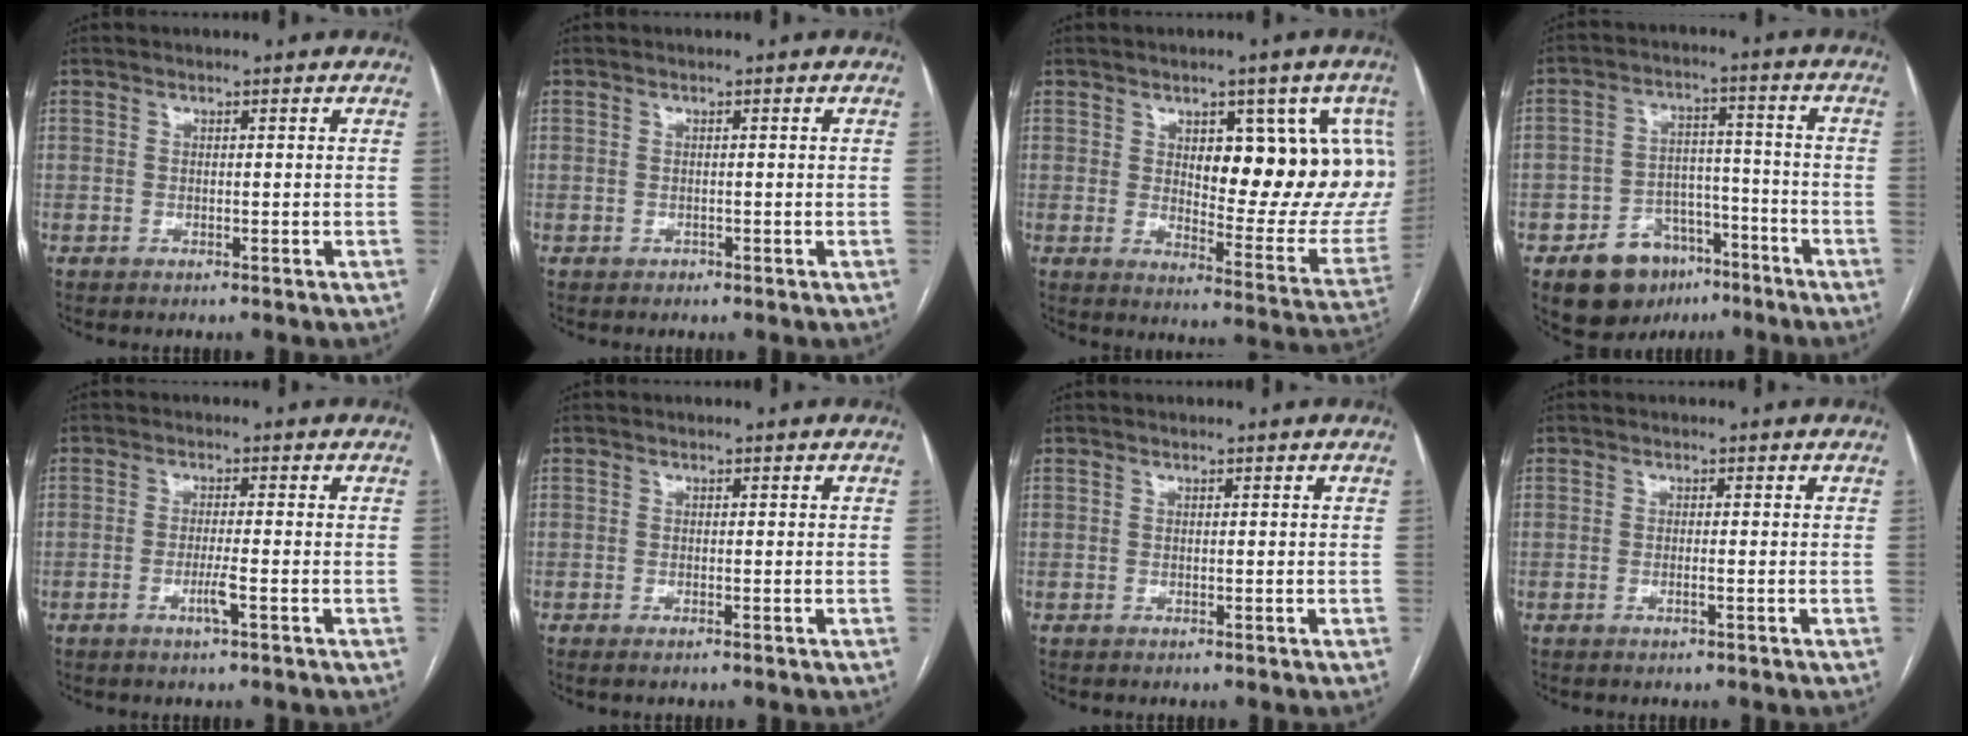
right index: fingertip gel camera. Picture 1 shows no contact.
{"total": 0.7, "force": [-0.5, 0.5, 0.0], "torque": [-0.003, 0.002, -0.011]}
{"total": 17.5, "force": [4.6, 6.8, 15.4], "torque": [-0.175, 0.003, 0.068]}
{"total": 10.2, "force": [-6.2, 6.8, 4.5], "torque": [-0.074, 0.024, -0.090]}
{"total": 2.8, "force": [-1.2, -0.2, 2.5], "torque": [-0.049, -0.005, -0.024]}
{"total": 0.7, "force": [-0.5, 0.0, 0.5], "torque": [-0.011, -0.003, -0.006]}
{"total": 0.0}
{"total": 0.9, "force": [-0.4, 0.0, 0.8], "torque": [-0.018, -0.001, -0.006]}